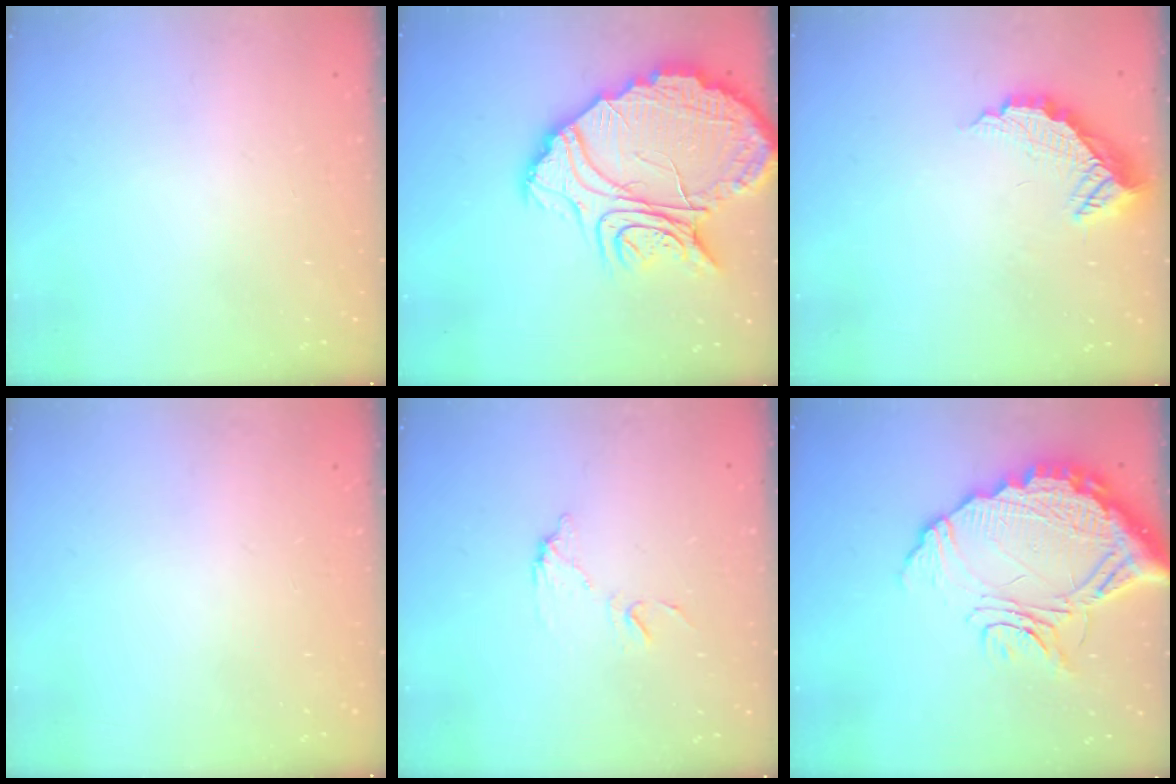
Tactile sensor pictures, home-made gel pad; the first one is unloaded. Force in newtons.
{"total": 22.8, "press": 22.7, "slide": 2.3}
{"total": 9.2, "press": 9.1, "slide": 0.7}
{"total": 0.0}
{"total": 7.8, "press": 7.8, "slide": 0.4}
{"total": 19.6, "press": 19.5, "slide": 1.7}